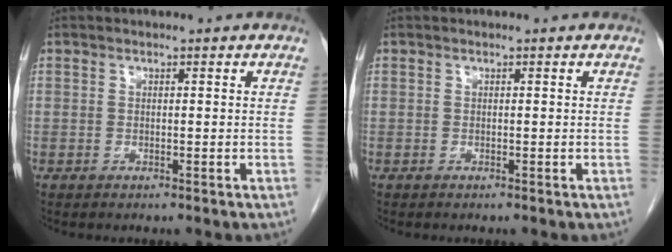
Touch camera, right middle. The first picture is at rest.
{"total": 0.0}